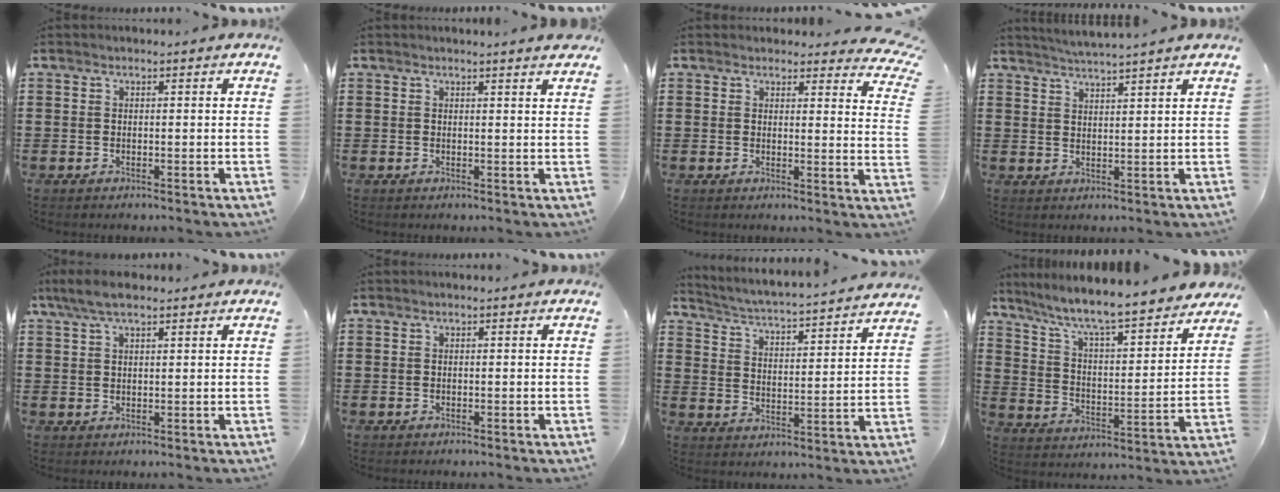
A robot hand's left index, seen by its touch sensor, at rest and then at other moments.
{"total": 1.6, "force": [1.4, -0.2, 0.8], "torque": [-0.008, -0.005, 0.026]}
{"total": 3.5, "force": [3.2, 0.8, 1.1], "torque": [-0.018, -0.016, 0.057]}
{"total": 3.0, "force": [2.9, -0.8, 0.3], "torque": [-0.014, -0.013, 0.053]}
{"total": 4.5, "force": [2.9, 1.5, 3.2], "torque": [-0.068, 0.006, 0.054]}
{"total": 0.0}
{"total": 3.5, "force": [3.4, -0.8, 0.7], "torque": [-0.034, -0.038, 0.047]}
{"total": 6.9, "force": [6.1, 0.0, 3.3], "torque": [-0.092, -0.055, 0.097]}